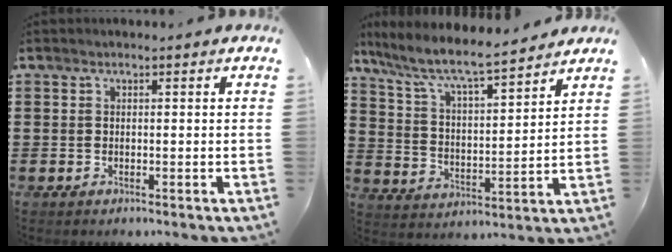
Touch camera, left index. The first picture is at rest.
{"total": 7.5, "force": [6.5, 0.6, 3.8], "torque": [-0.101, -0.039, 0.106]}